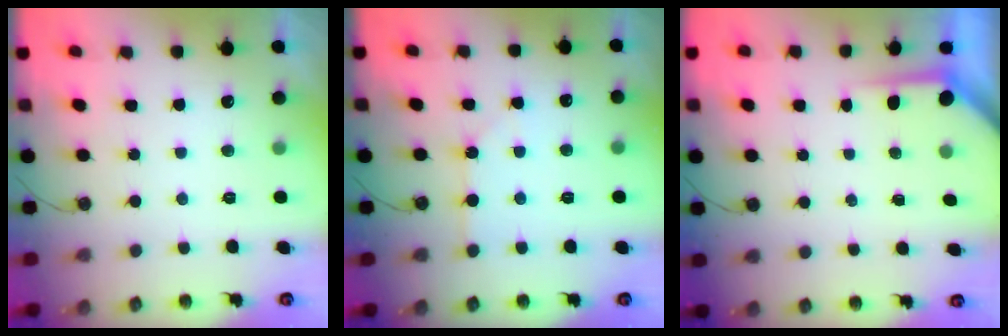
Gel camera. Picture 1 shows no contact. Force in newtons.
{"total": 5.1, "press": 5.0, "slide": 0.7}
{"total": 3.7, "press": 3.7, "slide": 0.5}